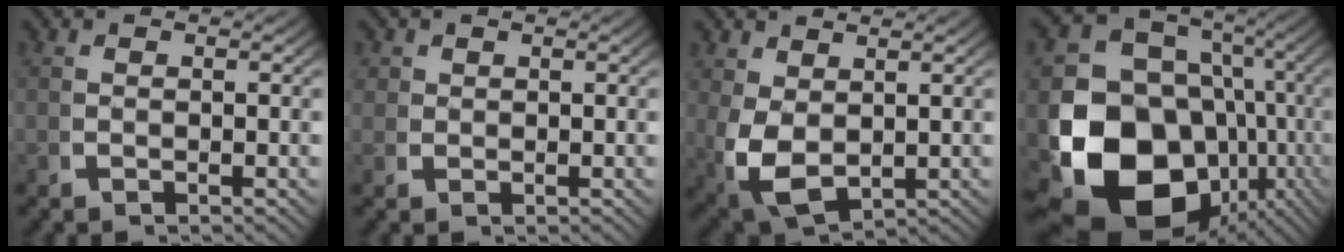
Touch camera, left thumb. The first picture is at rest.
{"total": 1.5, "force": [0.9, 1.2, 0.4], "torque": [-0.011, -0.008, 0.020]}
{"total": 6.5, "force": [-0.5, 4.5, 4.6], "torque": [-0.123, -0.042, 0.022]}
{"total": 23.5, "force": [-5.6, 17.5, 14.6], "torque": [-0.294, -0.093, -0.059]}